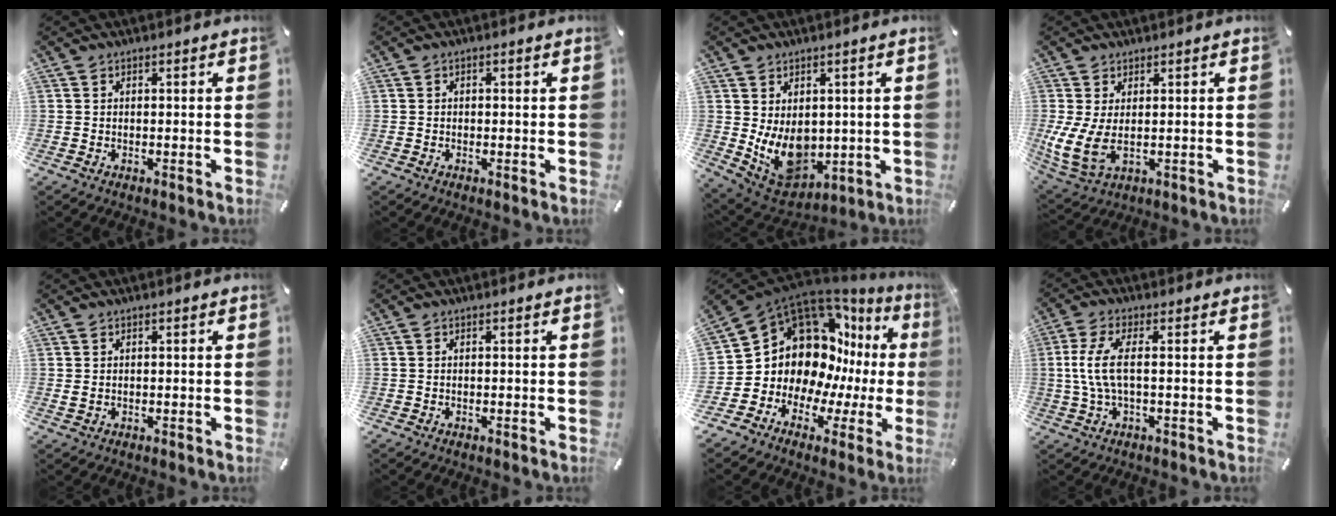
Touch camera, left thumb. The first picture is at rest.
{"total": 0.8, "force": [-0.3, 0.7, 0.3], "torque": [-0.005, 0.005, -0.007]}
{"total": 11.1, "force": [0.2, 8.7, 7.0], "torque": [-0.124, -0.024, 0.013]}
{"total": 8.5, "force": [0.8, 4.6, 7.0], "torque": [-0.153, -0.016, 0.019]}
{"total": 1.1, "force": [0.0, 0.9, 0.7], "torque": [-0.013, 0.003, 0.000]}
{"total": 0.0}
{"total": 15.0, "force": [3.9, 12.5, 7.3], "torque": [-0.126, -0.081, 0.089]}
{"total": 7.7, "force": [0.2, 2.3, 7.3], "torque": [-0.167, -0.014, -0.004]}